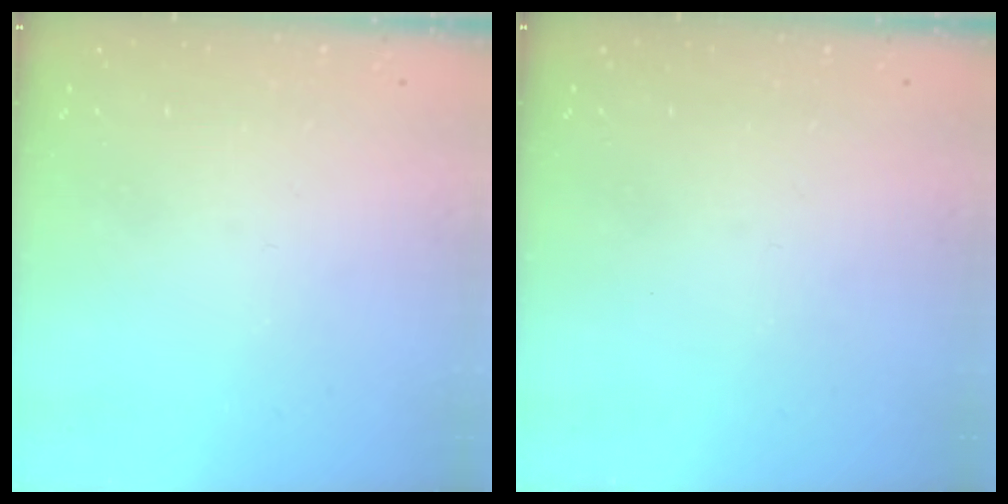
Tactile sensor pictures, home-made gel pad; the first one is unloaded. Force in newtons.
{"total": 0.0}